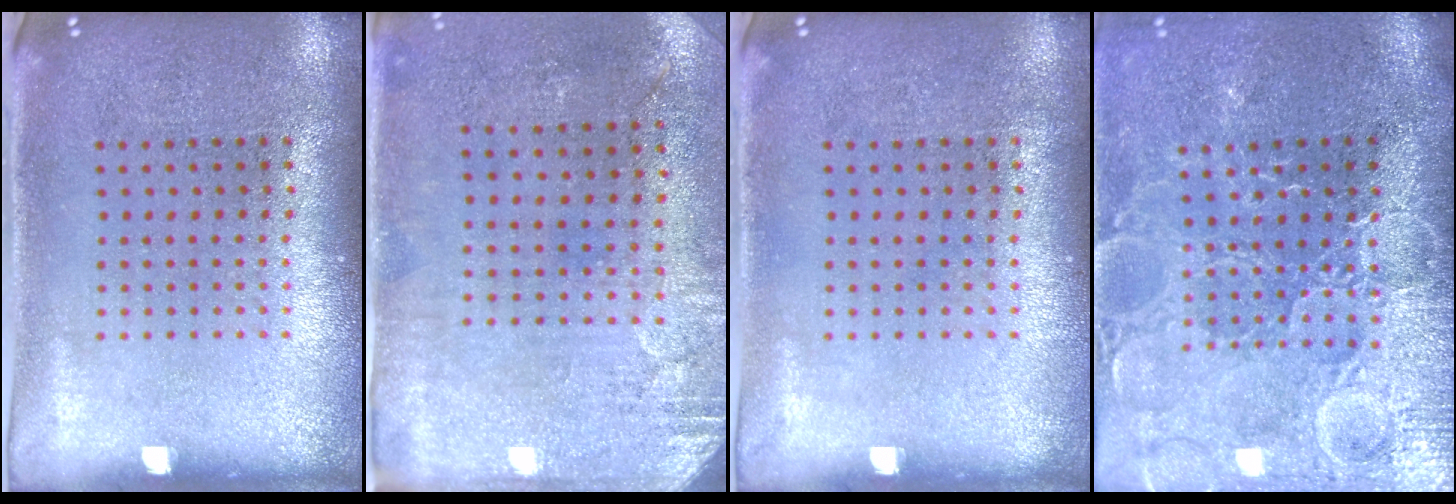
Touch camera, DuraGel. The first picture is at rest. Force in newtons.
{"total": 2.9, "press": 2.4, "slide": 1.6}
{"total": 0.0}
{"total": 3.9, "press": 3.7, "slide": 1.2}